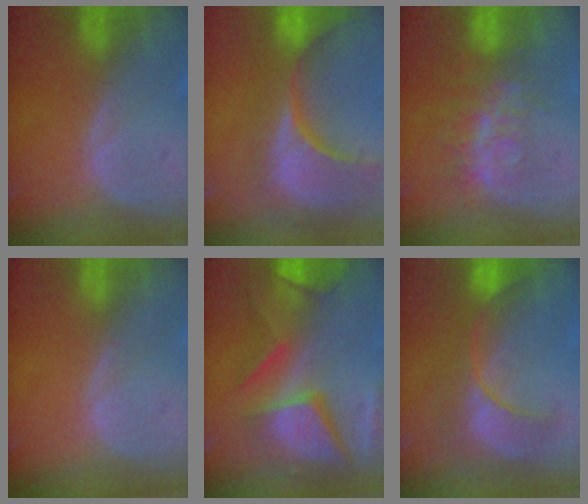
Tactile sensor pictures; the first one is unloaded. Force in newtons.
{"total": 15.3, "press": 12.2, "slide": 9.3}
{"total": 8.5, "press": 7.0, "slide": 4.7}
{"total": 0.0}
{"total": 12.1, "press": 9.9, "slide": 7.0}
{"total": 8.5, "press": 8.2, "slide": 2.0}